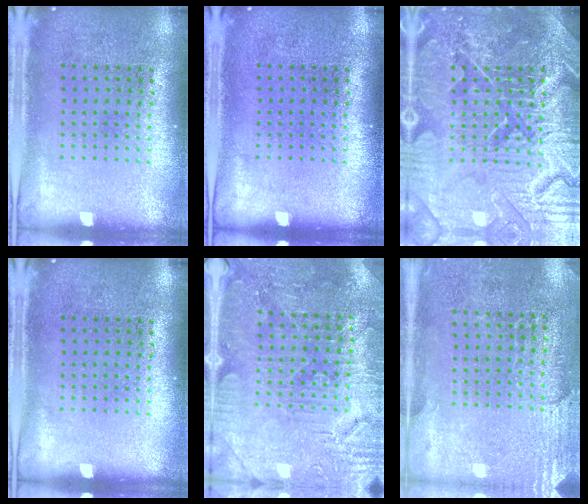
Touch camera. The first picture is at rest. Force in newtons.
{"total": 0.0}
{"total": 6.0, "press": 5.9, "slide": 0.7}
{"total": 0.0}
{"total": 3.1, "press": 3.1, "slide": 0.6}
{"total": 2.7, "press": 2.4, "slide": 1.3}